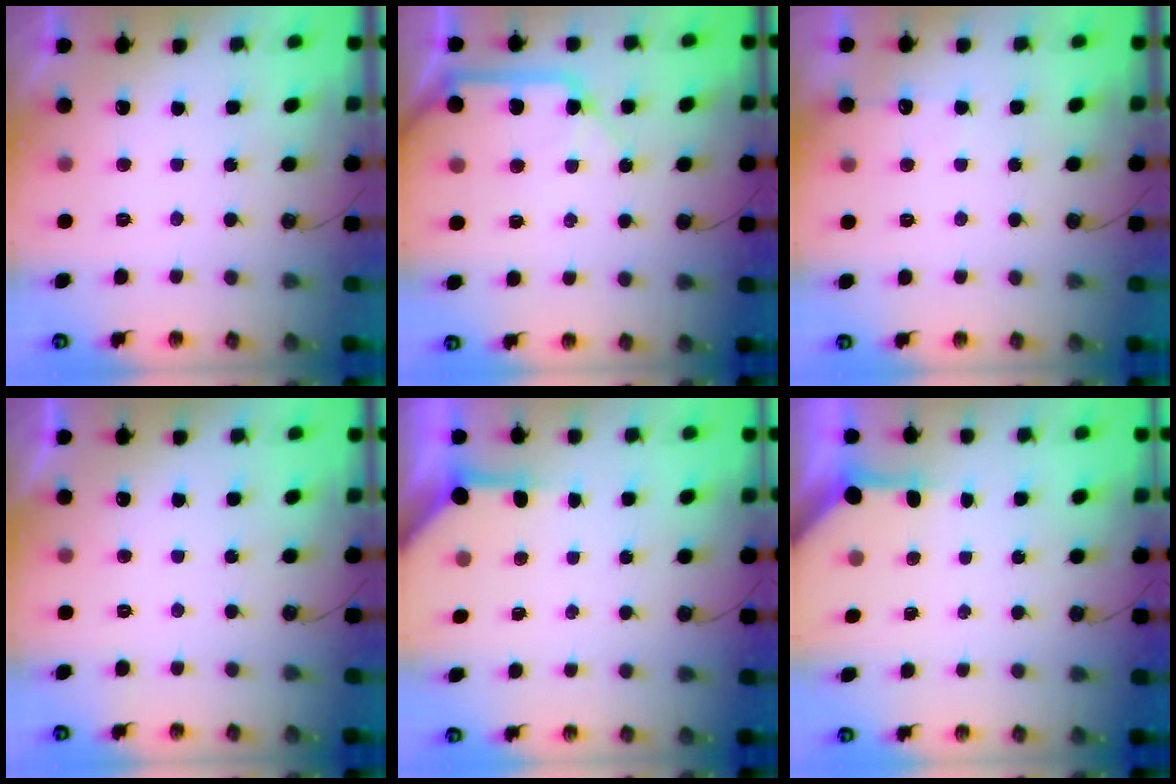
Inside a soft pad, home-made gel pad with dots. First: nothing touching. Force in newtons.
{"total": 12.0, "press": 11.9, "slide": 1.6}
{"total": 5.0, "press": 4.9, "slide": 0.6}
{"total": 0.0}
{"total": 3.9, "press": 3.9, "slide": 0.4}
{"total": 3.2, "press": 3.2, "slide": 0.4}